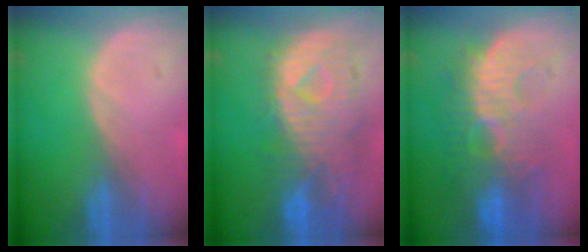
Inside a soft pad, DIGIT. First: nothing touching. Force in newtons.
{"total": 11.1, "press": 9.8, "slide": 5.2}
{"total": 10.4, "press": 9.8, "slide": 3.4}